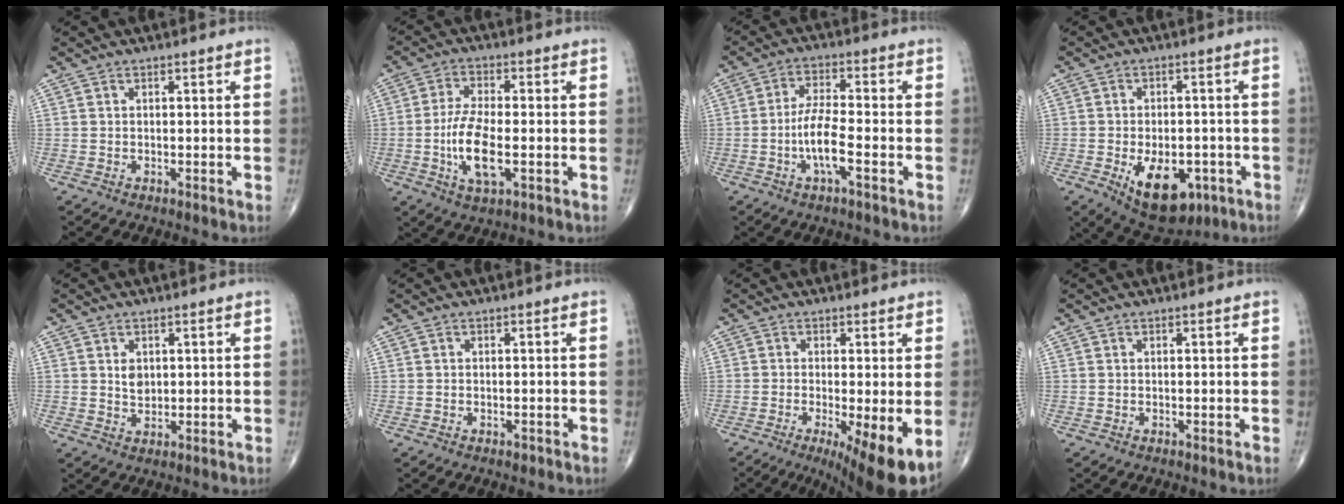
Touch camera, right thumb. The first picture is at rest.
{"total": 9.6, "force": [-2.0, 3.6, 8.7], "torque": [-0.175, 0.003, -0.038]}
{"total": 7.5, "force": [-2.5, 1.8, 6.8], "torque": [-0.140, 0.016, -0.051]}
{"total": 13.0, "force": [-5.0, 7.3, 9.5], "torque": [-0.119, 0.008, -0.061]}
{"total": 2.7, "force": [0.7, 2.0, 1.7], "torque": [-0.018, -0.007, 0.016]}
{"total": 0.7, "force": [-0.5, 0.4, 0.3], "torque": [-0.003, 0.000, -0.008]}
{"total": 10.8, "force": [-3.6, 2.4, 9.9], "torque": [-0.149, -0.022, -0.052]}
{"total": 0.0}